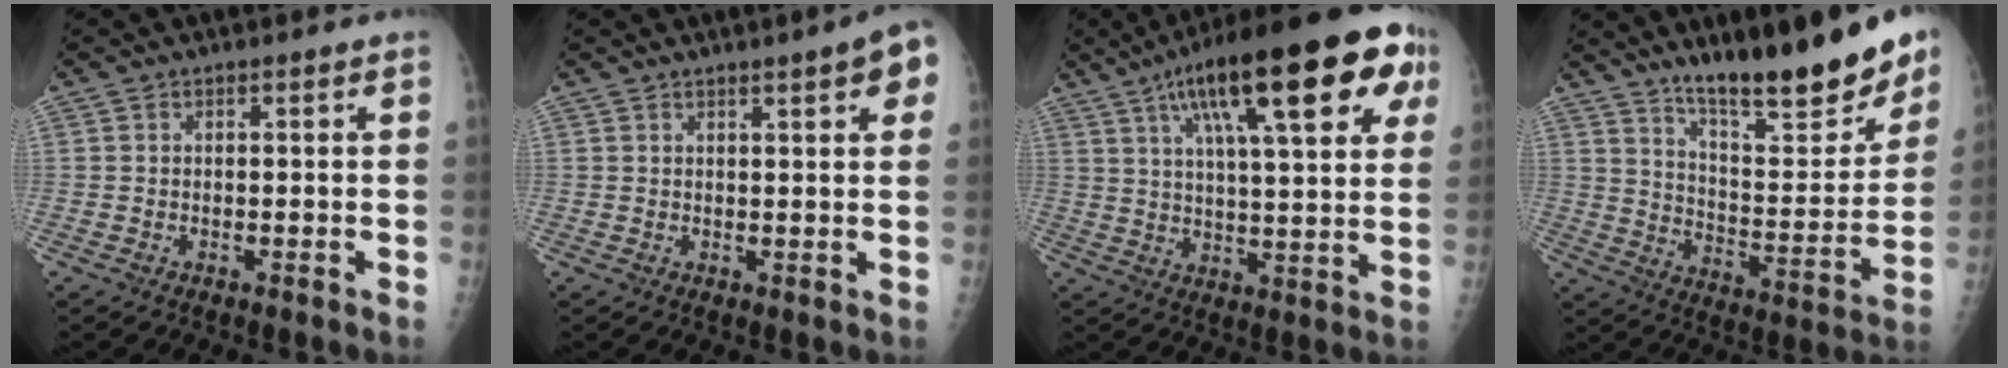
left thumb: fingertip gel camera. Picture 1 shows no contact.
{"total": 5.9, "force": [3.0, 1.1, 4.9], "torque": [-0.051, -0.004, 0.034]}
{"total": 25.9, "force": [11.8, 7.4, 21.9], "torque": [-0.314, 0.009, 0.172]}
{"total": 20.9, "force": [15.4, 4.7, 13.4], "torque": [-0.167, -0.097, 0.248]}